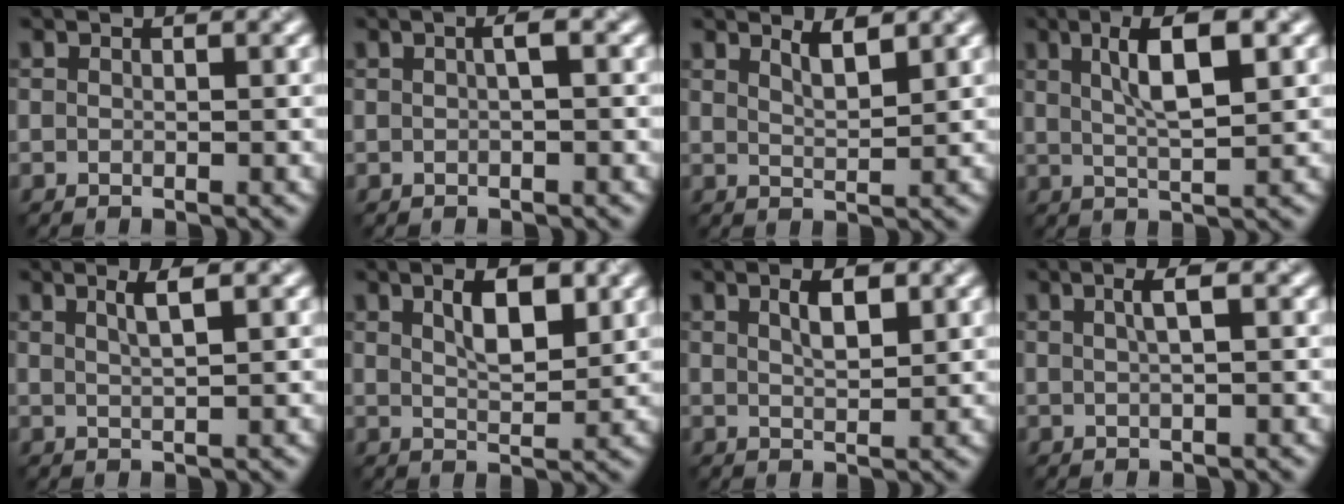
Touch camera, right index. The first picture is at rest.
{"total": 1.7, "force": [0.1, 0.7, 1.6], "torque": [-0.007, 0.013, -0.008]}
{"total": 1.4, "force": [1.1, 0.1, 0.7], "torque": [-0.014, 0.003, 0.029]}
{"total": 4.6, "force": [1.3, 0.7, 4.3], "torque": [-0.086, 0.011, 0.034]}
{"total": 1.4, "force": [0.5, 0.0, 1.2], "torque": [-0.024, 0.009, 0.017]}
{"total": 3.0, "force": [1.4, 0.7, 2.5], "torque": [-0.049, 0.008, 0.034]}
{"total": 1.6, "force": [0.8, 0.3, 1.3], "torque": [-0.026, 0.009, 0.024]}
{"total": 1.4, "force": [0.1, 0.2, 1.3], "torque": [-0.026, 0.011, 0.009]}